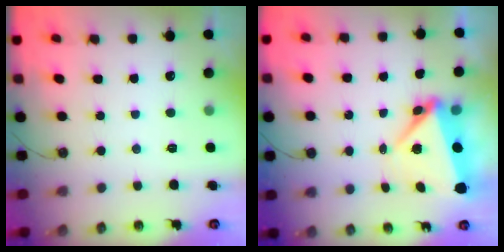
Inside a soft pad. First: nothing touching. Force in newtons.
{"total": 6.5, "press": 6.3, "slide": 1.7}